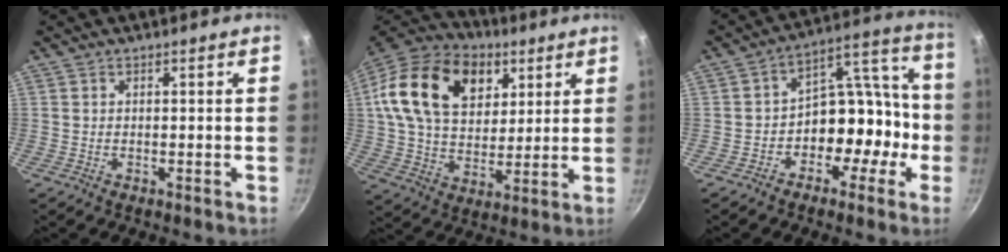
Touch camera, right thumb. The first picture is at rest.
{"total": 25.4, "force": [9.5, 17.0, 16.3], "torque": [-0.274, -0.001, 0.159]}
{"total": 13.1, "force": [-4.5, 9.2, 8.1], "torque": [-0.049, 0.095, -0.067]}